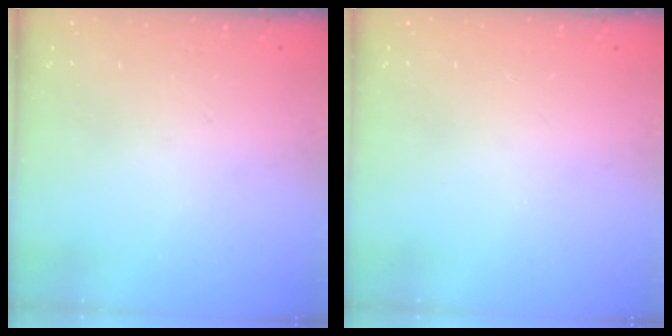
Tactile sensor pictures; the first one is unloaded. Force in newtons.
{"total": 0.0}